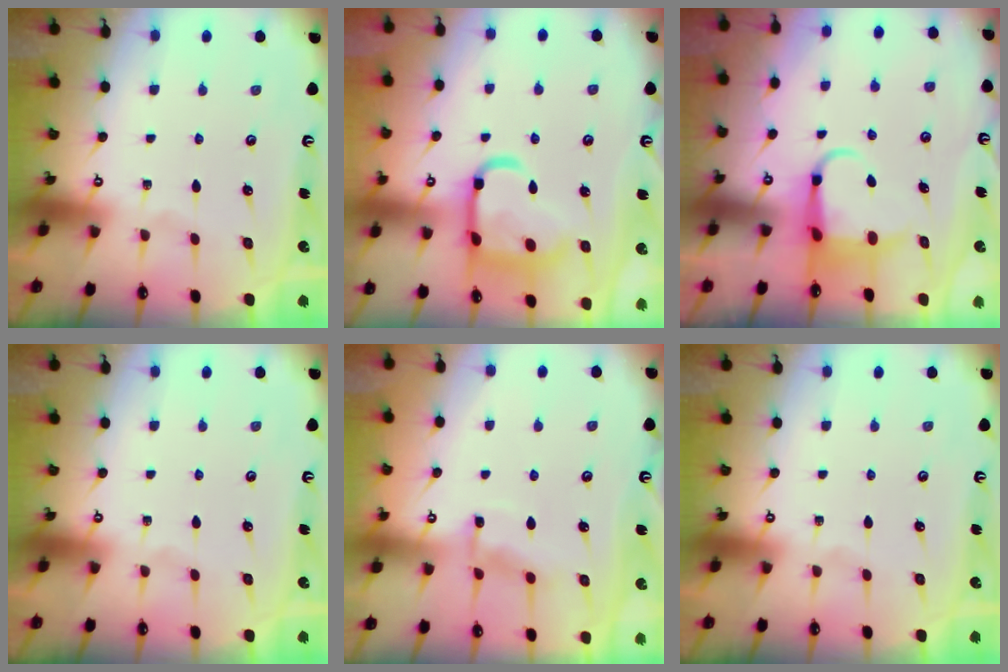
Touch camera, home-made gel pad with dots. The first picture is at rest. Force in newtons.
{"total": 15.9, "press": 15.9, "slide": 1.2}
{"total": 5.4, "press": 5.4, "slide": 0.5}
{"total": 0.0}
{"total": 7.8, "press": 7.7, "slide": 0.8}
{"total": 0.0}